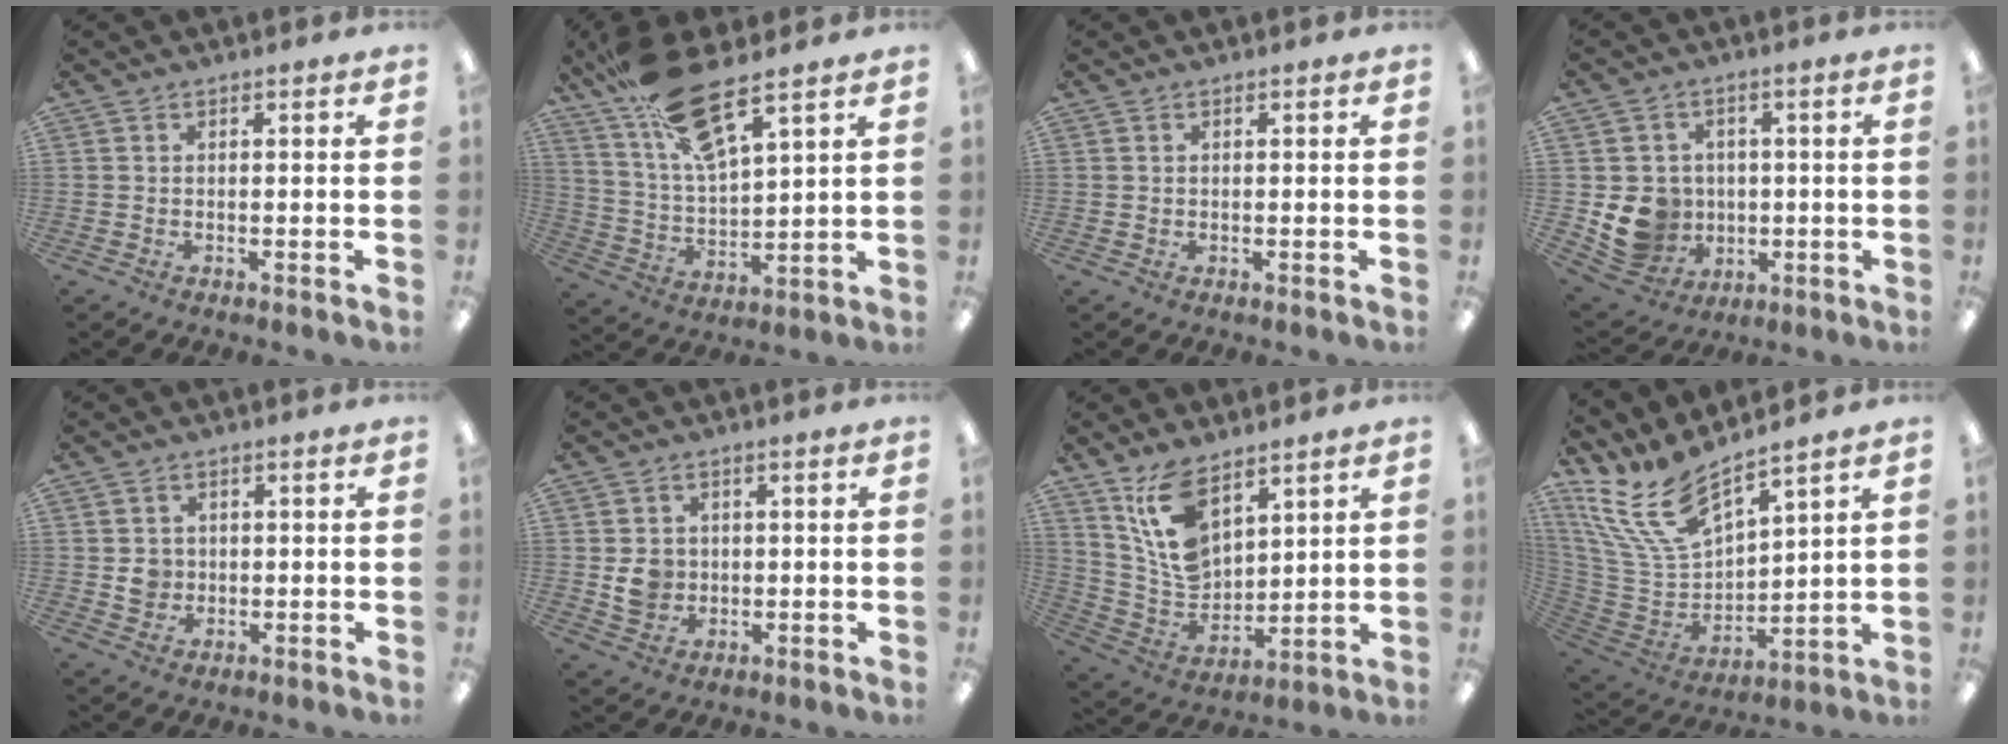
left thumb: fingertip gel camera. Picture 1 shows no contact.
{"total": 17.6, "force": [12.5, 5.0, 11.3], "torque": [-0.210, -0.062, 0.218]}
{"total": 0.7, "force": [0.2, 0.6, 0.2], "torque": [-0.004, 0.003, 0.004]}
{"total": 10.0, "force": [-0.8, 9.5, 3.2], "torque": [-0.084, 0.003, -0.005]}
{"total": 3.6, "force": [0.2, 3.4, 1.1], "torque": [-0.009, -0.001, 0.002]}
{"total": 5.1, "force": [0.1, 4.7, 2.2], "torque": [-0.020, 0.002, 0.002]}
{"total": 13.2, "force": [8.1, 7.2, 7.5], "torque": [-0.165, -0.037, 0.153]}
{"total": 17.7, "force": [13.0, 6.8, 9.9], "torque": [-0.261, -0.084, 0.236]}